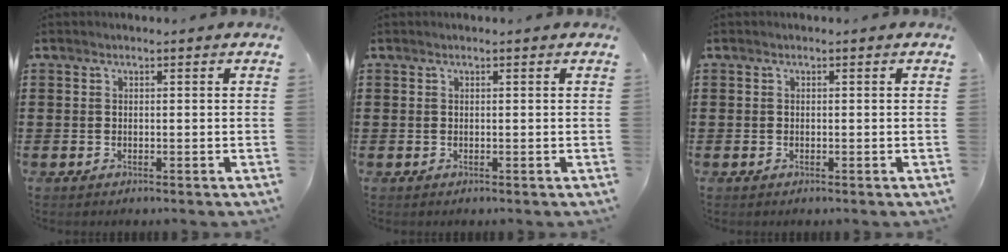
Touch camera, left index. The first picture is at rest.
{"total": 0.0}
{"total": 0.0}